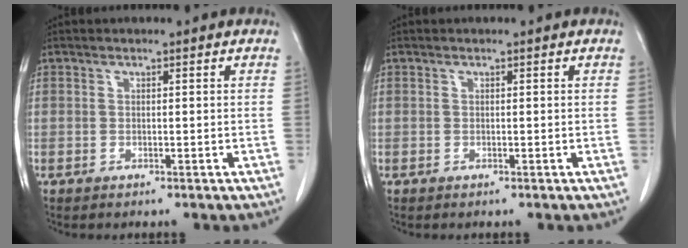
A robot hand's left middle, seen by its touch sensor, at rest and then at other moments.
{"total": 0.0}